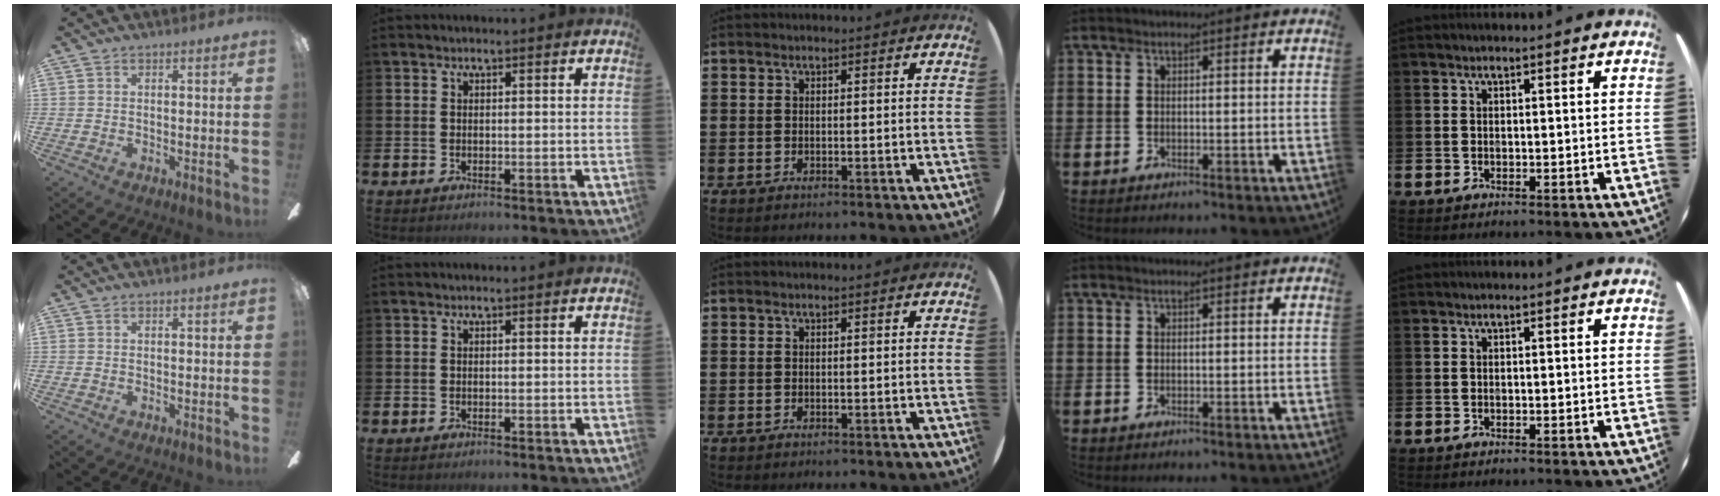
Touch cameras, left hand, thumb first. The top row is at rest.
{}